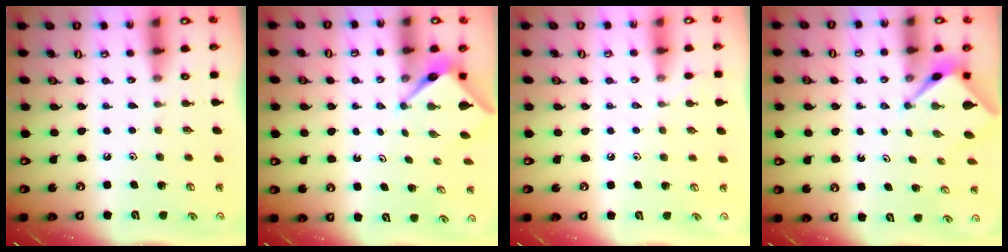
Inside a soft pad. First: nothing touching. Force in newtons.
{"total": 3.9, "press": 3.9, "slide": 0.2}
{"total": 1.8, "press": 1.7, "slide": 0.4}
{"total": 2.6, "press": 2.6, "slide": 0.2}